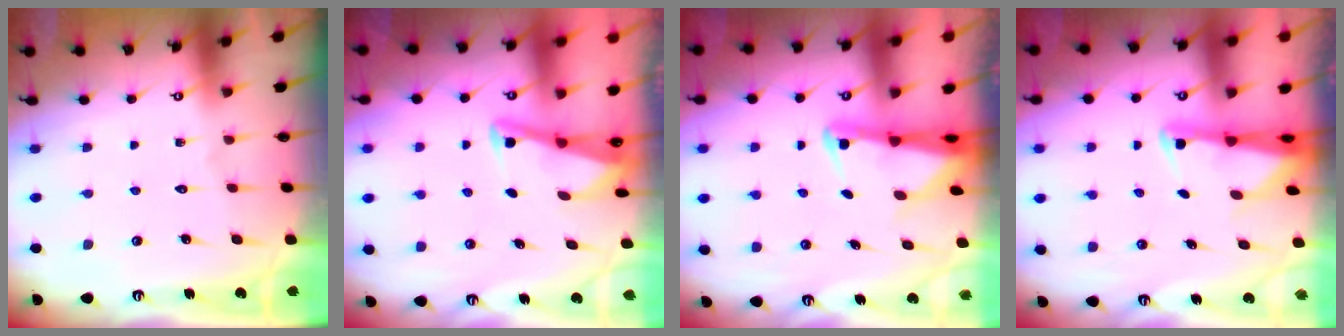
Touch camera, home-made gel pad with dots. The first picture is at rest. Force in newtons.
{"total": 2.8, "press": 2.8, "slide": 0.4}
{"total": 2.7, "press": 2.7, "slide": 0.4}
{"total": 2.5, "press": 2.5, "slide": 0.5}